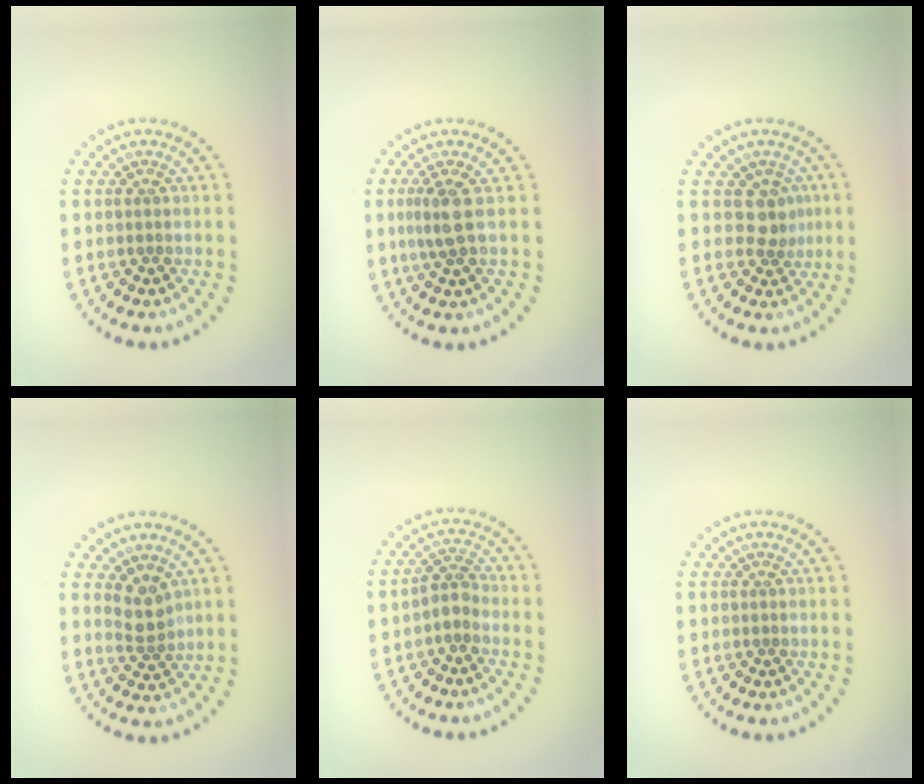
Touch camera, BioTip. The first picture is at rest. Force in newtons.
{"total": 2.2, "press": 1.8, "slide": 1.1}
{"total": 2.2, "press": 1.7, "slide": 1.3}
{"total": 2.2, "press": 1.8, "slide": 1.3}
{"total": 1.8, "press": 1.5, "slide": 1.0}
{"total": 0.0}